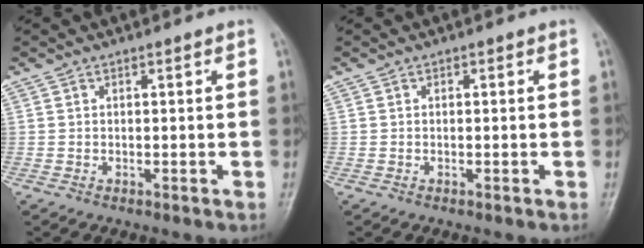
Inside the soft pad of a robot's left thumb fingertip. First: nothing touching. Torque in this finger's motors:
{"motor_torque": [0.00, 0.00, -0.07, -0.07, 0.00]}